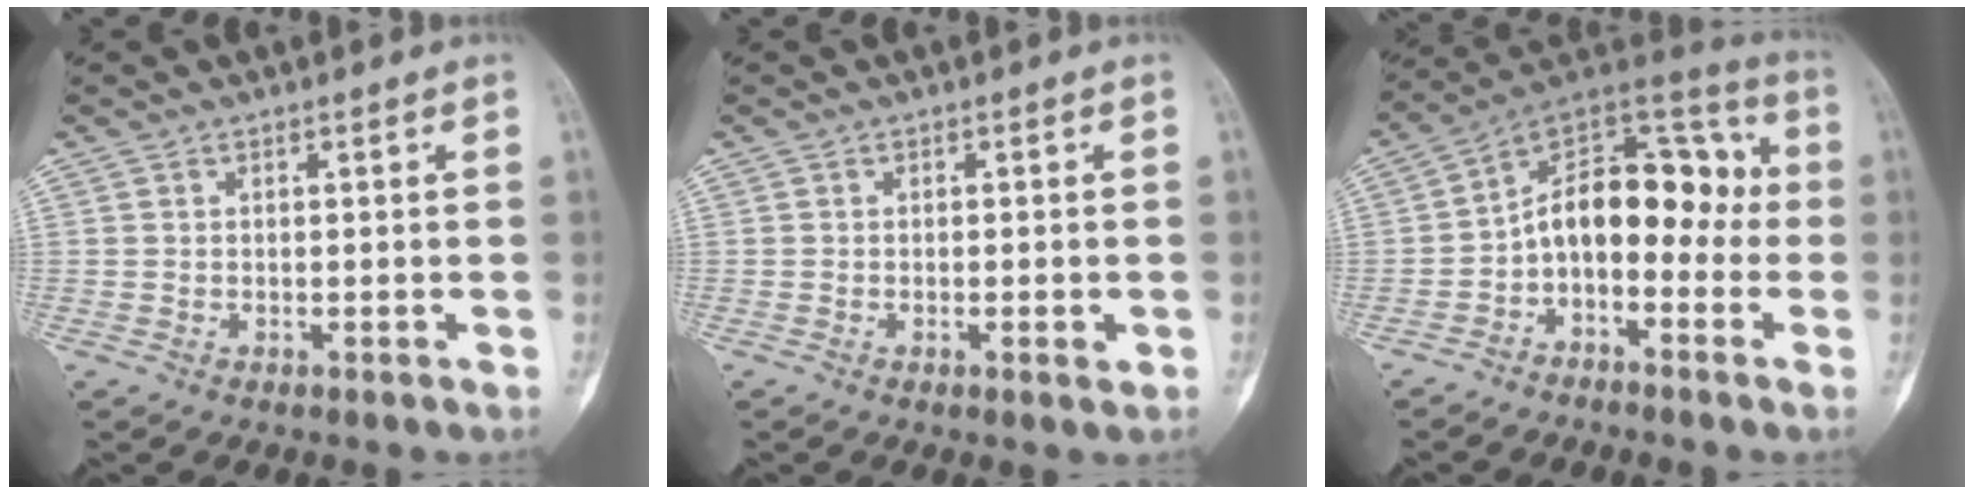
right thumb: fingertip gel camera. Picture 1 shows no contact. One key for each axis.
{"total": 2.0, "fx": -0.6, "fy": 0.6, "fz": 1.8, "tx": -0.027, "ty": -0.001, "tz": -0.008}
{"total": 15.2, "fx": -2.1, "fy": 9.2, "fz": 11.9, "tx": -0.148, "ty": 0.076, "tz": -0.050}